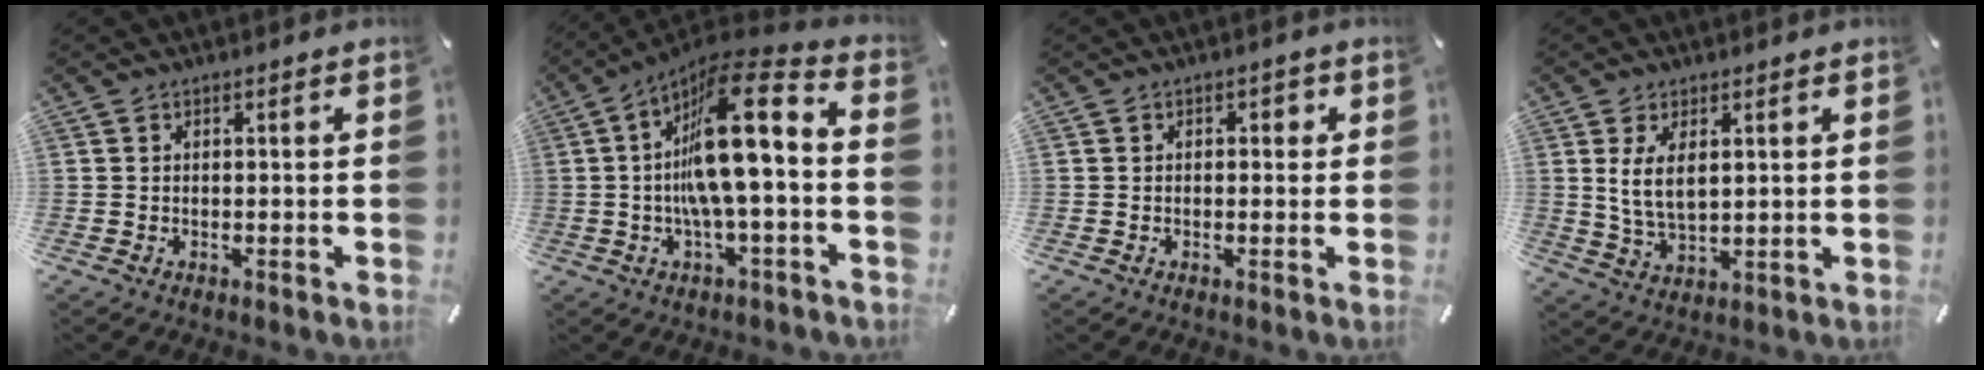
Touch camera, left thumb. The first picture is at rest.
{"total": 18.5, "force": [0.9, 4.9, 17.8], "torque": [-0.298, -0.027, 0.003]}
{"total": 1.4, "force": [-0.2, 1.1, 0.8], "torque": [-0.009, 0.005, -0.008]}
{"total": 6.9, "force": [2.3, 3.5, 5.5], "torque": [-0.133, -0.003, 0.037]}